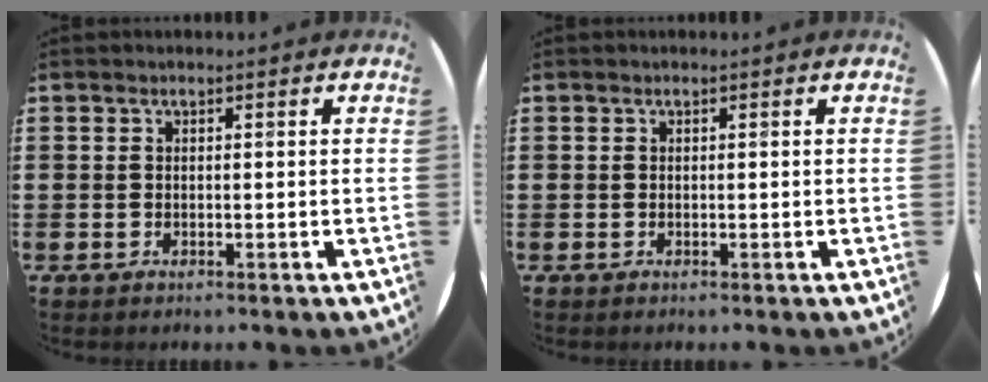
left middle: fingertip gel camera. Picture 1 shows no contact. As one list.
[{"total": 0.0}]